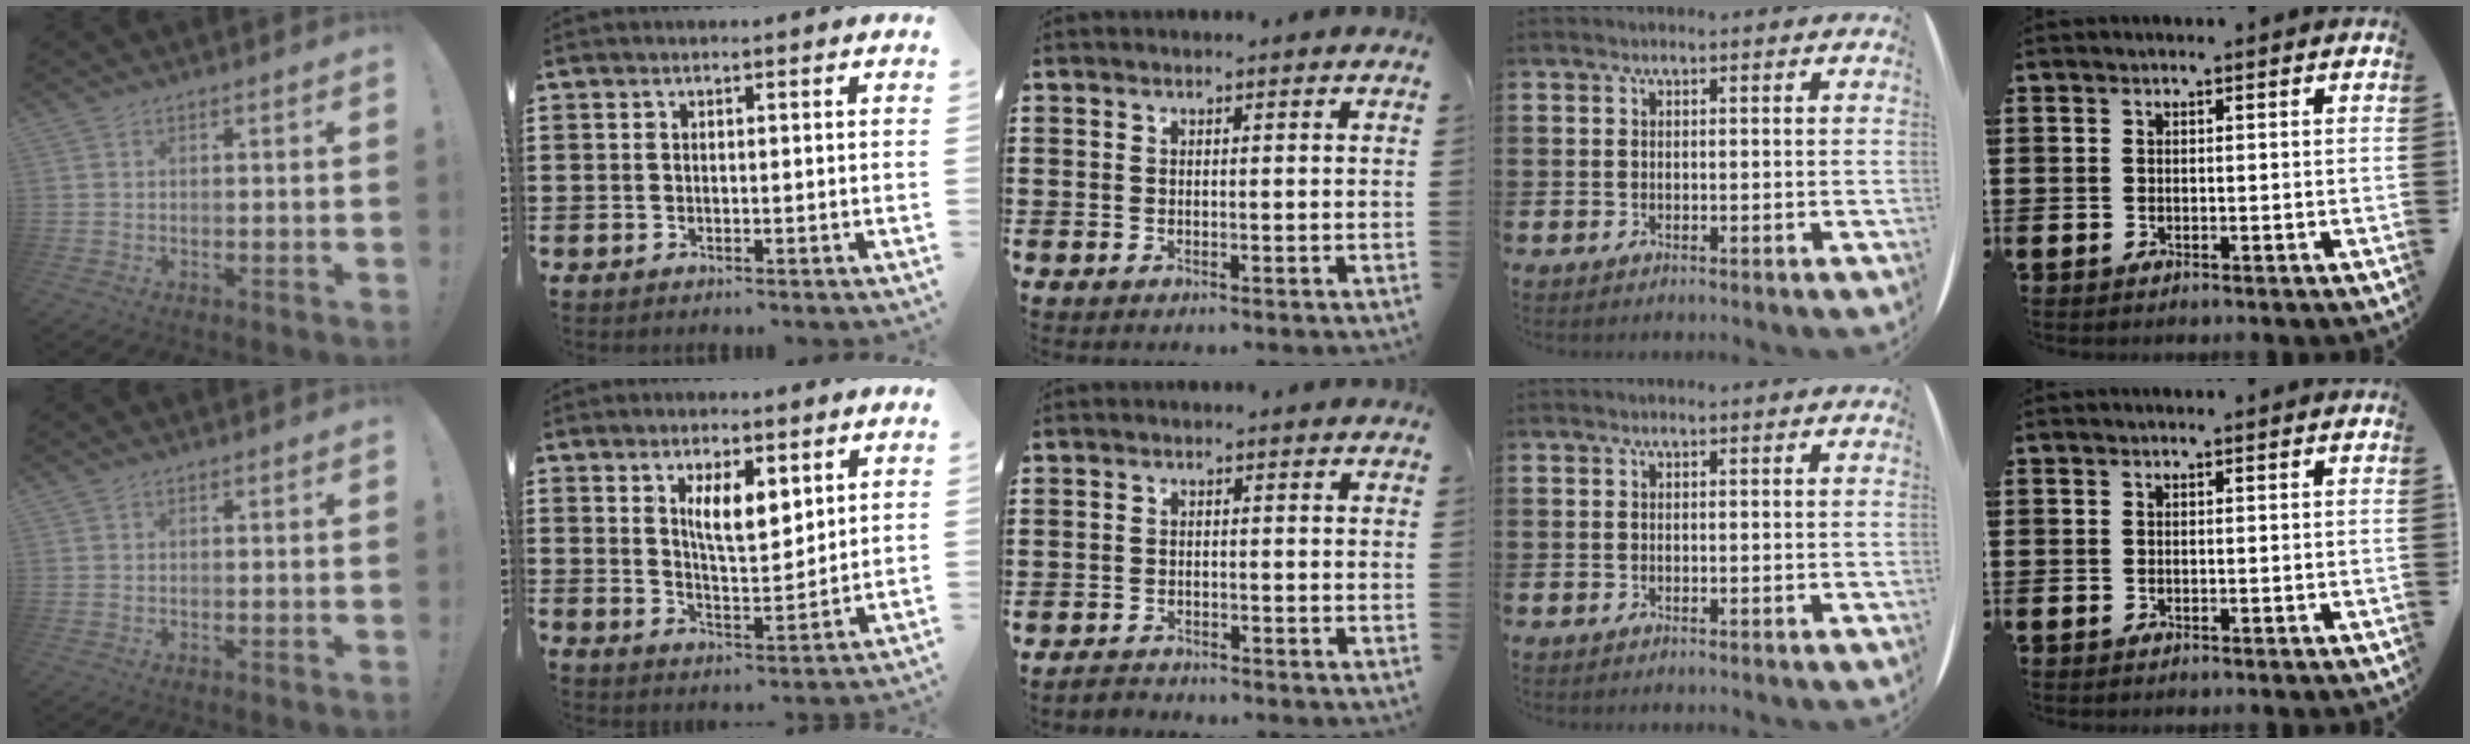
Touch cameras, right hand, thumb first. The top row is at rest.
{"index": {"total": 5.9, "force": [3.0, 1.9, 4.7], "torque": [-0.092, -0.003, 0.050]}, "middle": {"total": 1.6, "force": [-1.6, 0.2, 0.0], "torque": [-0.004, 0.001, -0.035]}}